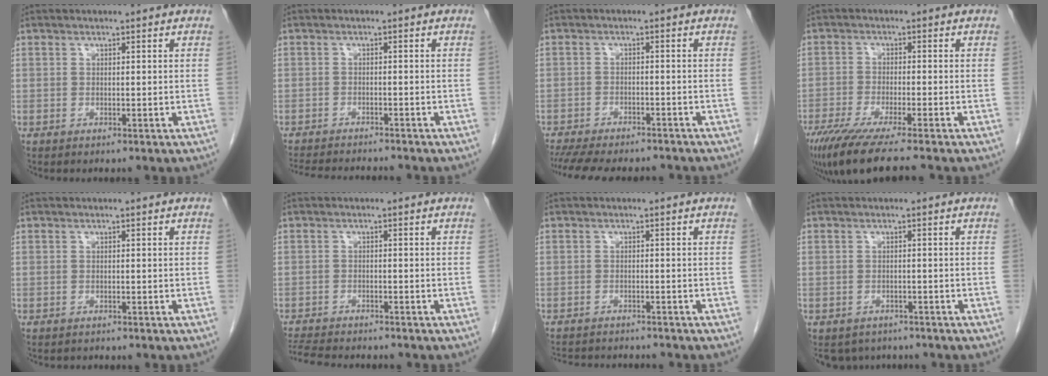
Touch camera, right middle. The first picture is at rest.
{"total": 9.4, "force": [-8.8, 1.0, 3.3], "torque": [-0.047, -0.008, -0.125]}
{"total": 13.8, "force": [-12.2, 3.3, 5.6], "torque": [-0.110, -0.010, -0.165]}
{"total": 10.6, "force": [-8.4, -0.2, 6.5], "torque": [-0.096, -0.030, -0.136]}
{"total": 0.7, "force": [-0.6, 0.2, -0.1], "torque": [-0.006, -0.002, -0.012]}
{"total": 8.9, "force": [-8.2, 1.3, 3.3], "torque": [-0.054, -0.010, -0.127]}
{"total": 8.6, "force": [-8.1, 1.6, 2.4], "torque": [-0.038, 0.000, -0.110]}
{"total": 4.8, "force": [-4.2, 2.3, 0.3], "torque": [0.007, 0.001, -0.055]}